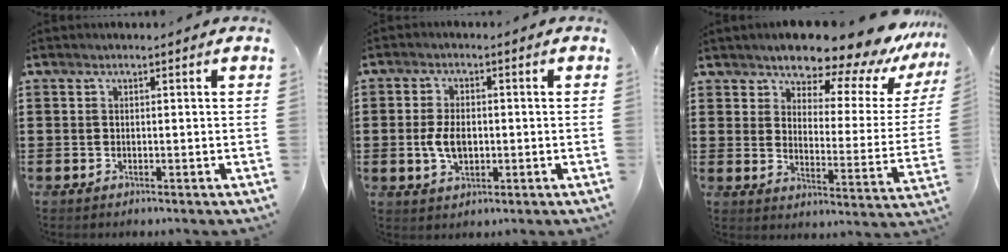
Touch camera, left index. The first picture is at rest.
{"total": 5.0, "force": [-0.5, 3.0, 4.0], "torque": [-0.081, 0.000, -0.014]}
{"total": 10.2, "force": [9.2, 2.1, 3.7], "torque": [-0.075, -0.073, 0.154]}